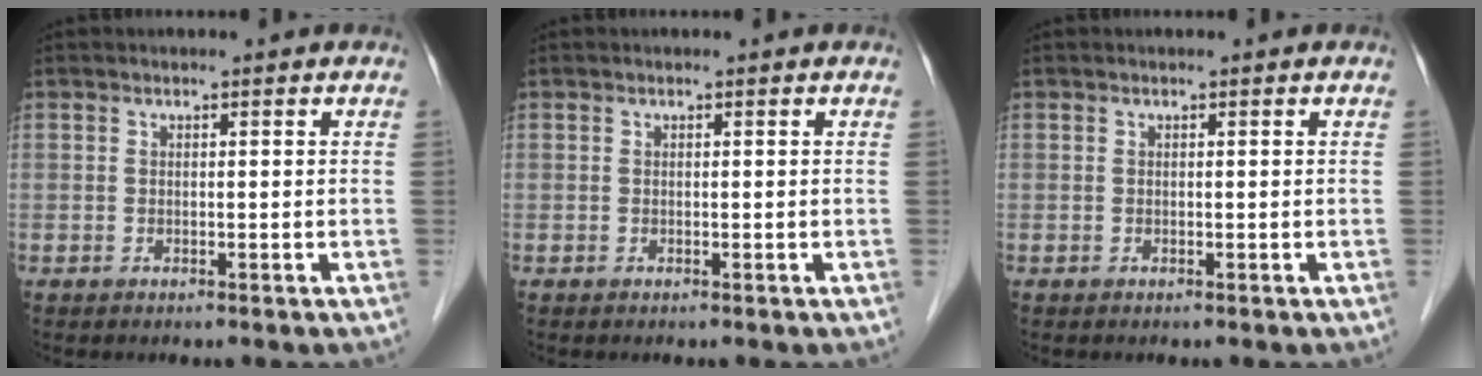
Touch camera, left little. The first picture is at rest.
{"total": 0.0}
{"total": 0.0}